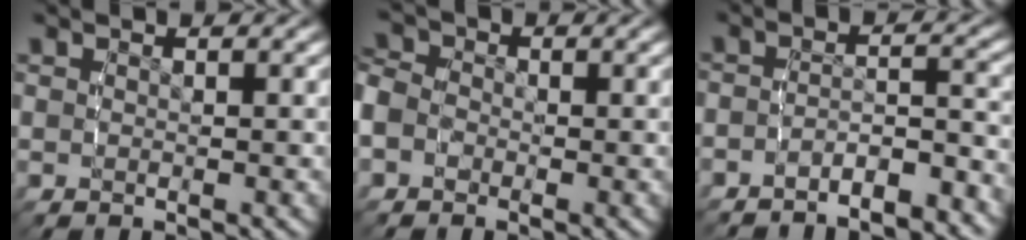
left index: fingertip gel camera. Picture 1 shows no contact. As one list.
[{"total": 5.2, "force": [-0.3, 4.9, 1.8], "torque": [-0.053, 0.001, -0.021]}, {"total": 6.9, "force": [-6.4, 2.2, 1.3], "torque": [-0.020, -0.015, -0.102]}]